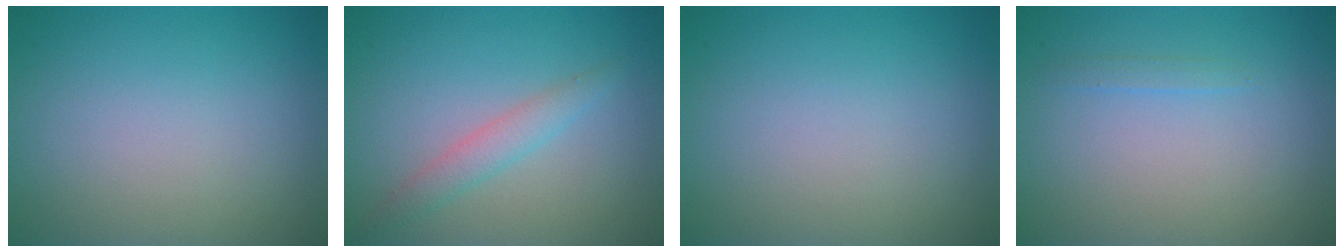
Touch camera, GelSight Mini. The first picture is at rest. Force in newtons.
{"total": 2.0, "press": 2.0, "slide": 0.2}
{"total": 0.0}
{"total": 0.7, "press": 0.7, "slide": 0.1}